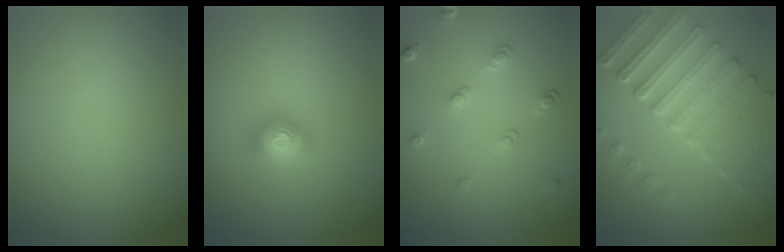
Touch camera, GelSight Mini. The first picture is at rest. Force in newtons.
{"total": 2.0, "press": 2.0, "slide": 0.2}
{"total": 1.8, "press": 1.3, "slide": 1.2}
{"total": 7.1, "press": 5.3, "slide": 4.8}